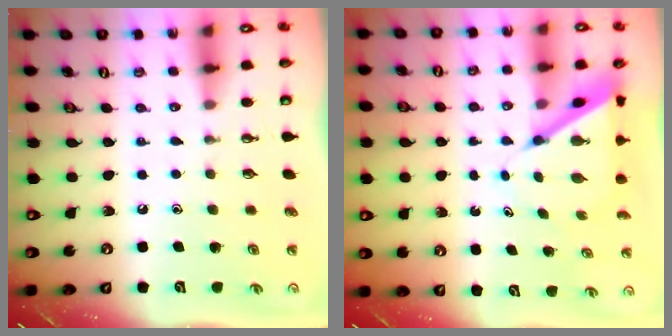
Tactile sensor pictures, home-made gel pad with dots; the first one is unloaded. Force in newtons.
{"total": 7.4, "press": 7.4, "slide": 0.7}